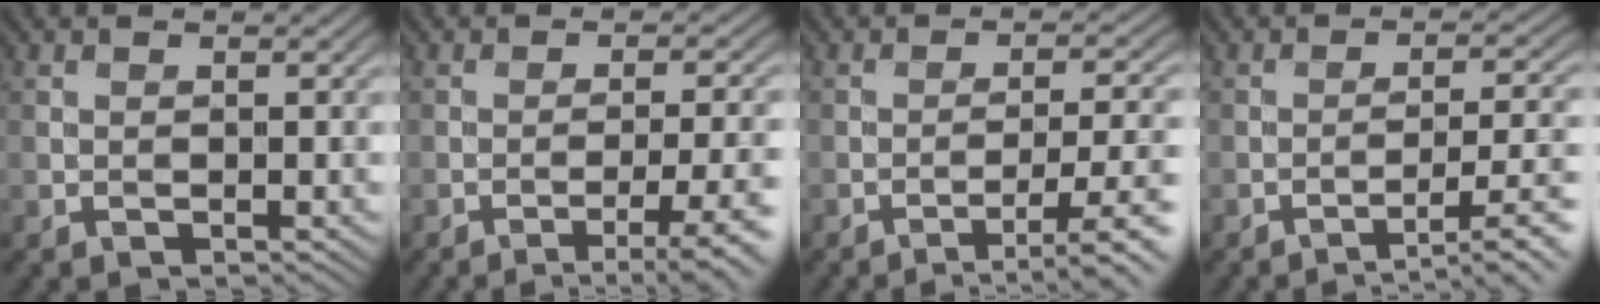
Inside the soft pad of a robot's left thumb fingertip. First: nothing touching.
{"total": 6.7, "force": [-3.7, 1.3, 5.5], "torque": [-0.088, 0.002, -0.046]}
{"total": 6.3, "force": [-3.4, 1.3, 5.2], "torque": [-0.086, -0.001, -0.044]}
{"total": 6.8, "force": [-4.2, 1.5, 5.2], "torque": [-0.080, 0.005, -0.057]}